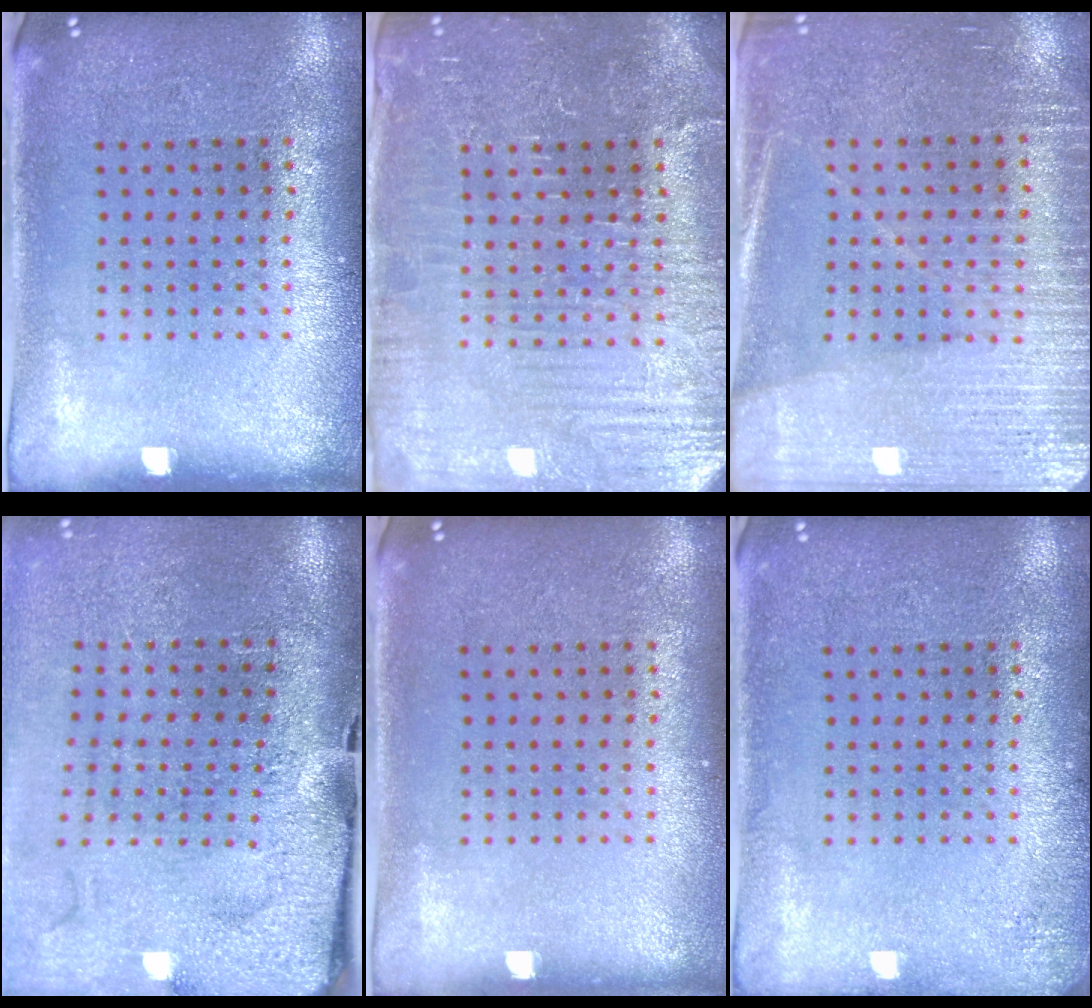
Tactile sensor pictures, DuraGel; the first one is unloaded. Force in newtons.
{"total": 4.3, "press": 4.1, "slide": 1.4}
{"total": 3.3, "press": 3.0, "slide": 1.2}
{"total": 4.4, "press": 3.4, "slide": 2.7}
{"total": 0.0}
{"total": 1.3, "press": 1.3, "slide": 0.2}